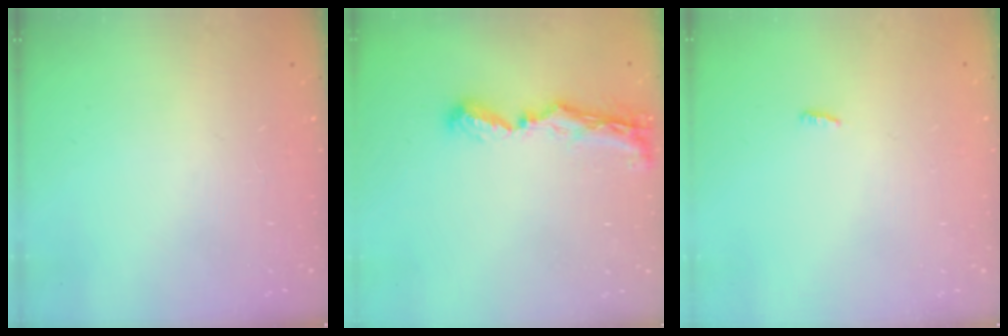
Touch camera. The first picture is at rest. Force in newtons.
{"total": 8.7, "press": 8.7, "slide": 0.7}
{"total": 2.8, "press": 2.7, "slide": 0.8}